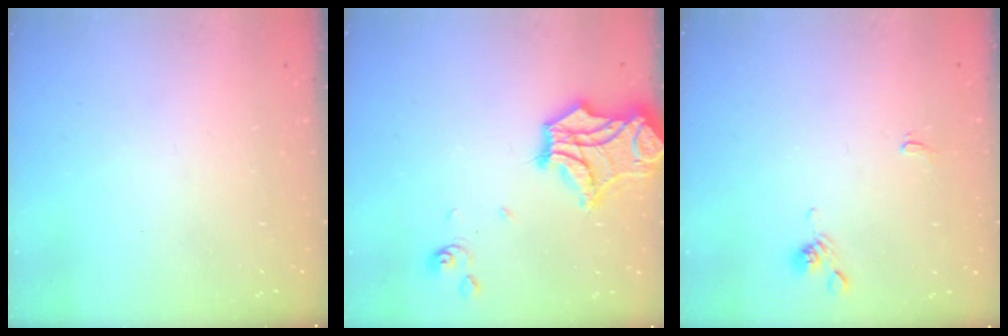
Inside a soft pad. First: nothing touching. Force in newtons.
{"total": 13.6, "press": 13.3, "slide": 2.7}
{"total": 1.1, "press": 1.0, "slide": 0.4}